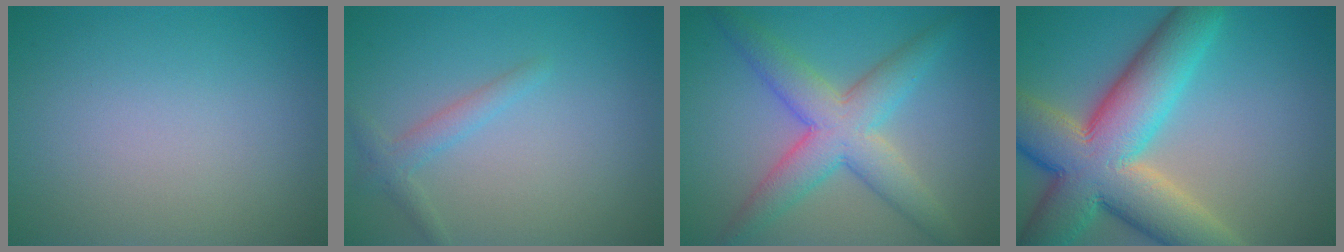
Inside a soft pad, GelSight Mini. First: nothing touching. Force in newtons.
{"total": 1.6, "press": 1.6, "slide": 0.1}
{"total": 6.3, "press": 6.3, "slide": 0.2}
{"total": 13.1, "press": 13.1, "slide": 0.4}